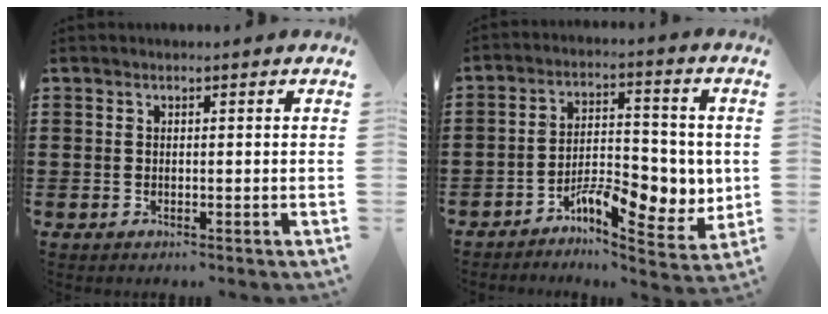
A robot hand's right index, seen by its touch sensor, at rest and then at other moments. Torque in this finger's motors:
{"motor_torque": [0.47, -0.30, 0.36, 0.04]}